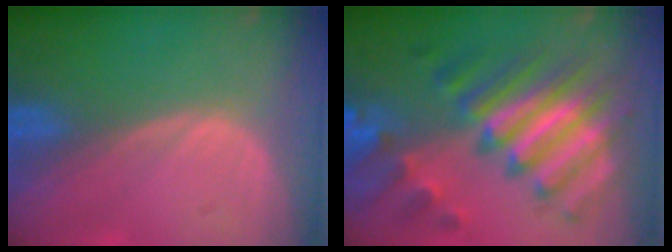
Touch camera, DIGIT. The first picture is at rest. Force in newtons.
{"total": 11.8, "press": 11.8, "slide": 1.2}